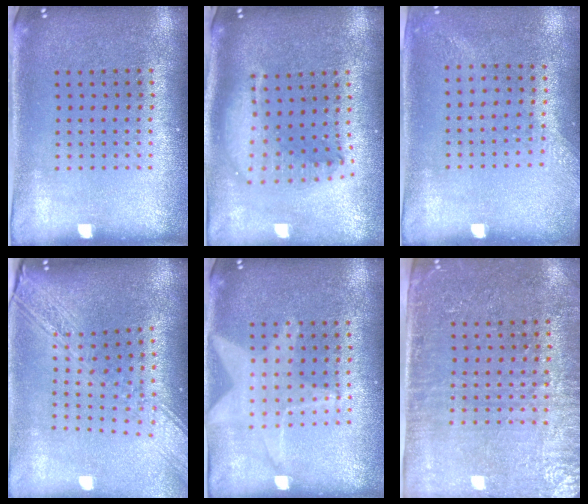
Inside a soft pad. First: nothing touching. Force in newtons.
{"total": 2.1, "press": 1.7, "slide": 1.3}
{"total": 1.4, "press": 1.1, "slide": 0.9}
{"total": 2.8, "press": 2.2, "slide": 1.7}
{"total": 1.6, "press": 1.5, "slide": 0.6}
{"total": 3.4, "press": 3.1, "slide": 1.4}